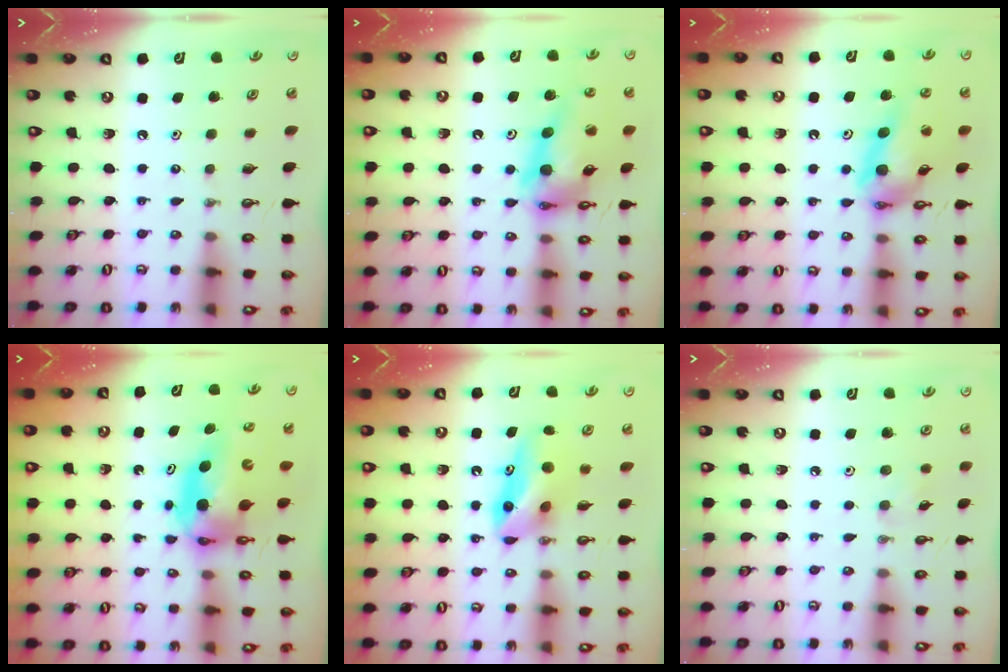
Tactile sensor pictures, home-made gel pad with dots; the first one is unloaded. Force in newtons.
{"total": 16.9, "press": 16.9, "slide": 1.4}
{"total": 13.5, "press": 13.5, "slide": 1.5}
{"total": 7.4, "press": 7.3, "slide": 0.9}
{"total": 9.1, "press": 7.9, "slide": 4.5}
{"total": 5.2, "press": 5.0, "slide": 1.7}